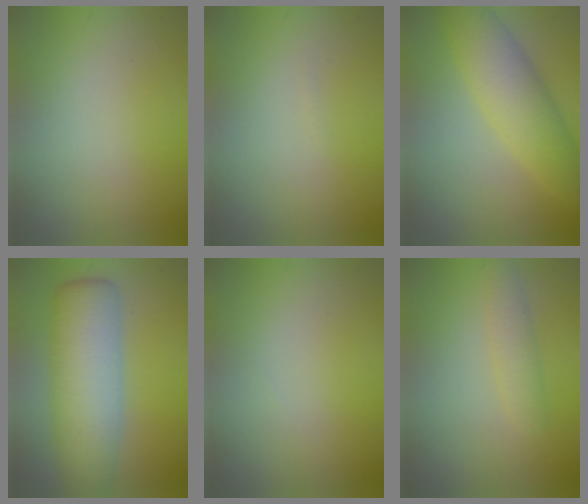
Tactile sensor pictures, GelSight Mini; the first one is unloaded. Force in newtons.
{"total": 0.0}
{"total": 5.2, "press": 5.2, "slide": 0.0}
{"total": 8.1, "press": 8.1, "slide": 0.2}
{"total": 0.0}
{"total": 1.9, "press": 1.9, "slide": 0.1}